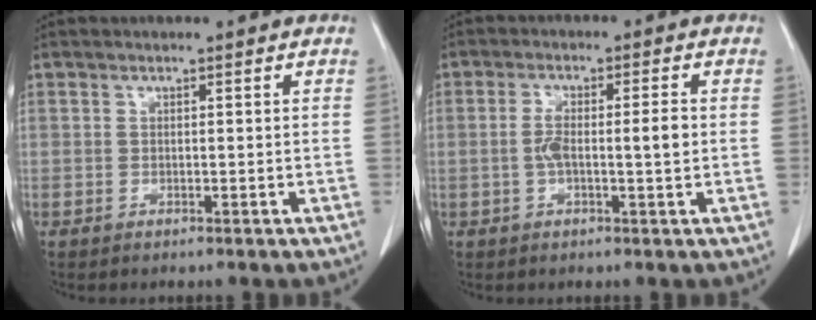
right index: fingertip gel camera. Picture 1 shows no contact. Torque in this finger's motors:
{"motor_torque": [0.15, -0.02, 0.11, 0.06]}